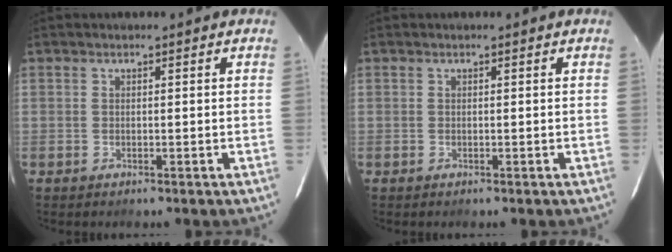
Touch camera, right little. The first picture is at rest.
{"total": 0.0}